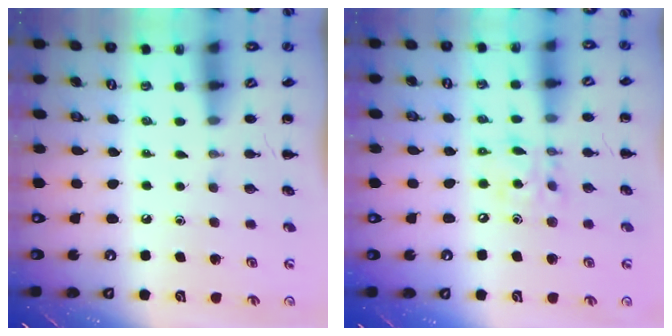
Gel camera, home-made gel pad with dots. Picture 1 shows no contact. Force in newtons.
{"total": 11.1, "press": 10.9, "slide": 2.4}